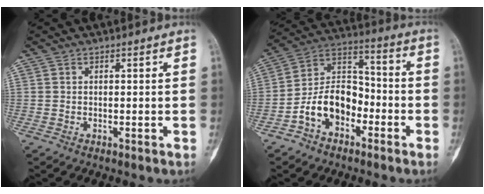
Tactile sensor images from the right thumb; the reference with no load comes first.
{"total": 12.1, "force": [-5.0, 8.1, 7.5], "torque": [-0.111, 0.060, -0.099]}